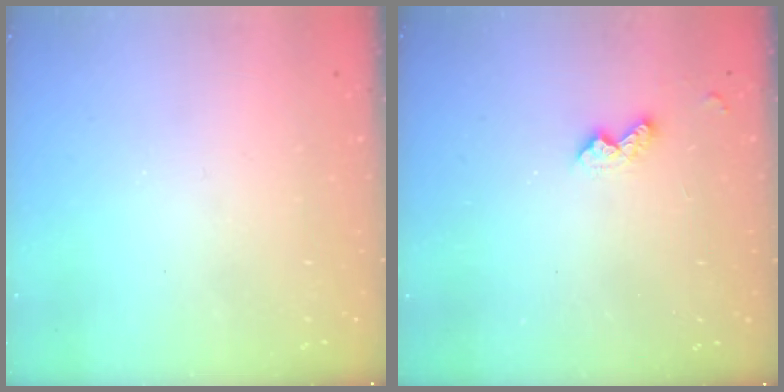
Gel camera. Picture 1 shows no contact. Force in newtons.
{"total": 4.8, "press": 4.8, "slide": 0.7}